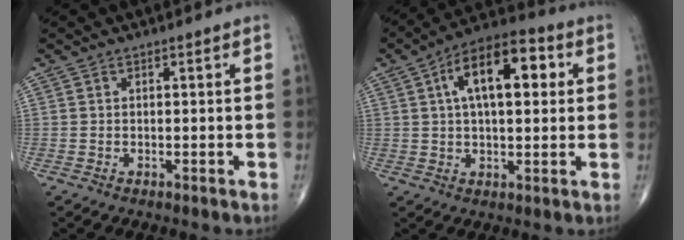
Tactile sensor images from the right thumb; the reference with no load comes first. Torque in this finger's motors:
{"motor_torque": [0.80, 3.42, 1.51, 0.07, 0.12]}